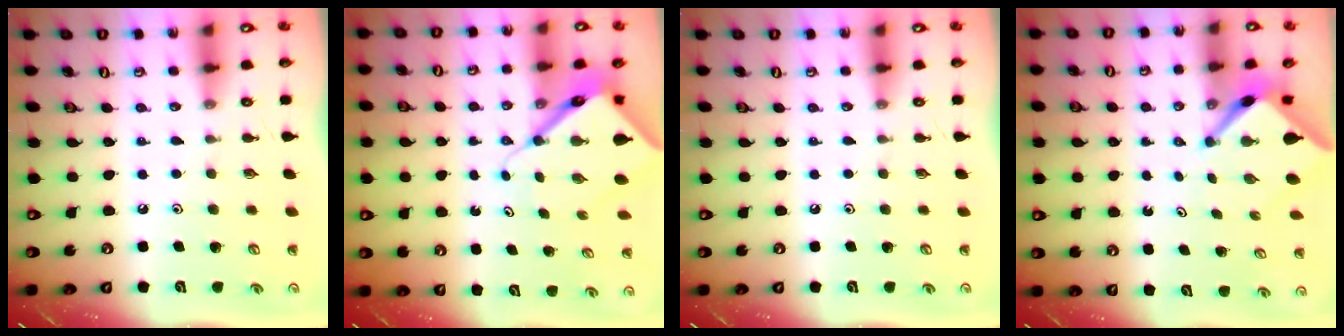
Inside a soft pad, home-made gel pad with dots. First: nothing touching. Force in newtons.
{"total": 8.8, "press": 8.7, "slide": 0.9}
{"total": 0.0}
{"total": 3.8, "press": 3.8, "slide": 0.2}